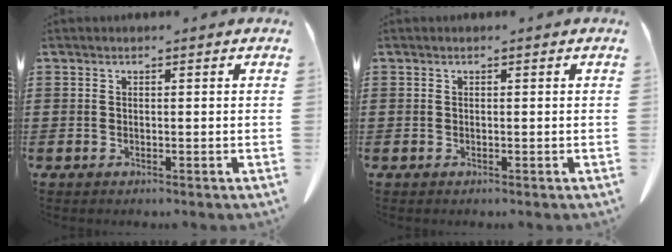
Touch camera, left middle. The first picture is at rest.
{"total": 0.0}